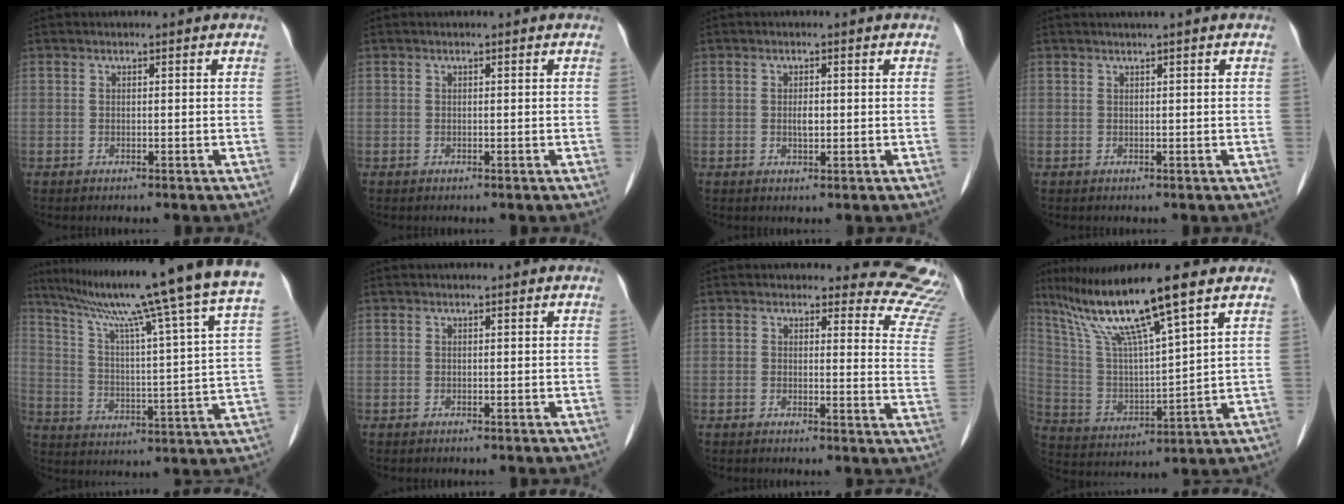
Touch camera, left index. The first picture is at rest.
{"total": 0.0}
{"total": 1.5, "force": [0.1, 0.7, 1.4], "torque": [-0.026, -0.001, 0.004]}
{"total": 1.0, "force": [0.7, -0.3, 0.6], "torque": [-0.013, 0.000, 0.018]}
{"total": 26.9, "force": [22.0, -1.6, 15.4], "torque": [-0.247, -0.047, 0.301]}
{"total": 0.0}
{"total": 10.5, "force": [10.3, 1.6, -0.5], "torque": [0.052, -0.109, 0.065]}
{"total": 14.7, "force": [10.6, -0.3, 10.2], "torque": [-0.197, 0.008, 0.200]}